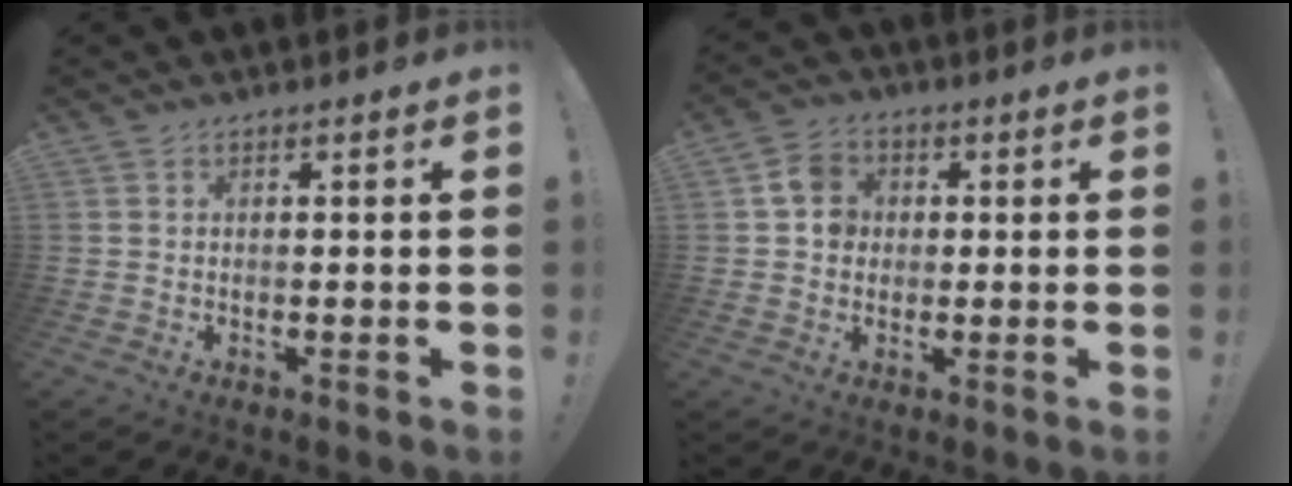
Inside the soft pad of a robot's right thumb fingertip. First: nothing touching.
{"total": 7.3, "force": [1.1, 6.5, 3.2], "torque": [-0.042, 0.015, 0.024]}